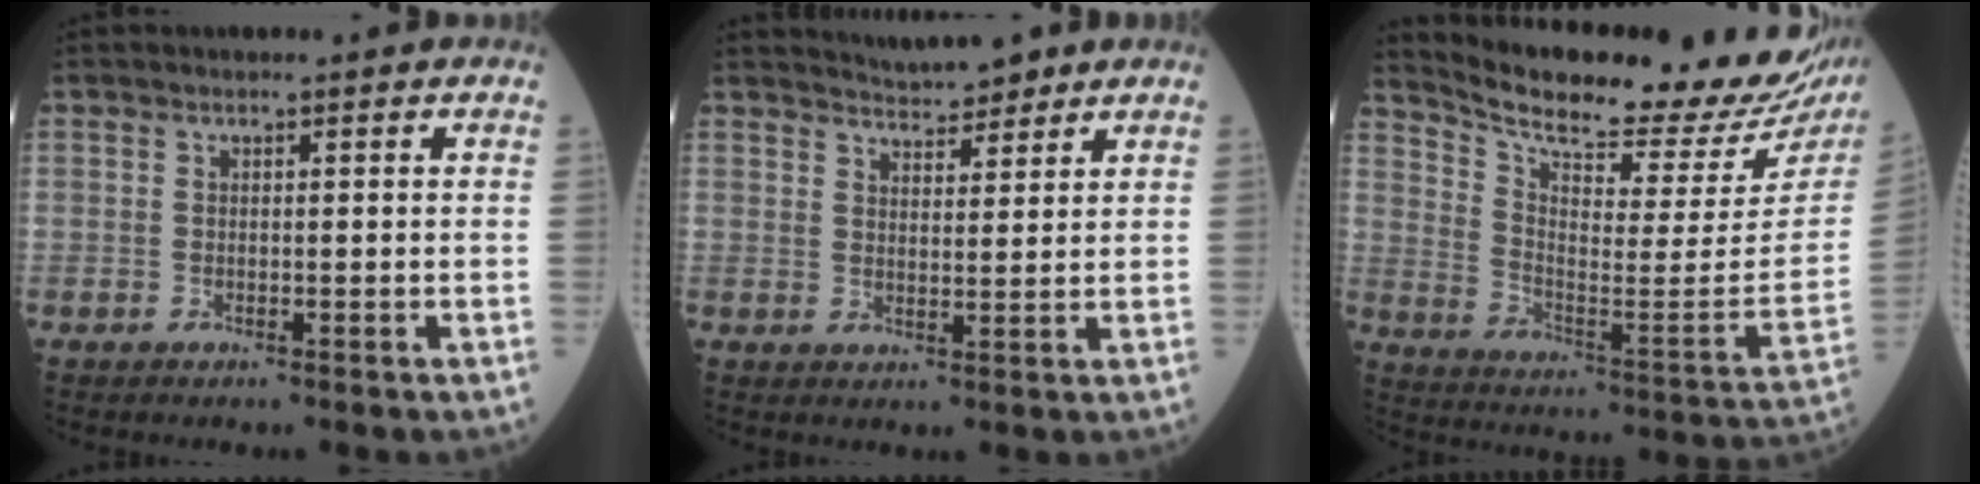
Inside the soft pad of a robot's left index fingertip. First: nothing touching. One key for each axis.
{"total": 5.6, "fx": 5.2, "fy": 1.1, "fz": 1.5, "tx": -0.030, "ty": 0.012, "tz": 0.084}
{"total": 25.6, "fx": 23.0, "fy": 3.0, "fz": 11.0, "tx": -0.188, "ty": -0.085, "tz": 0.313}